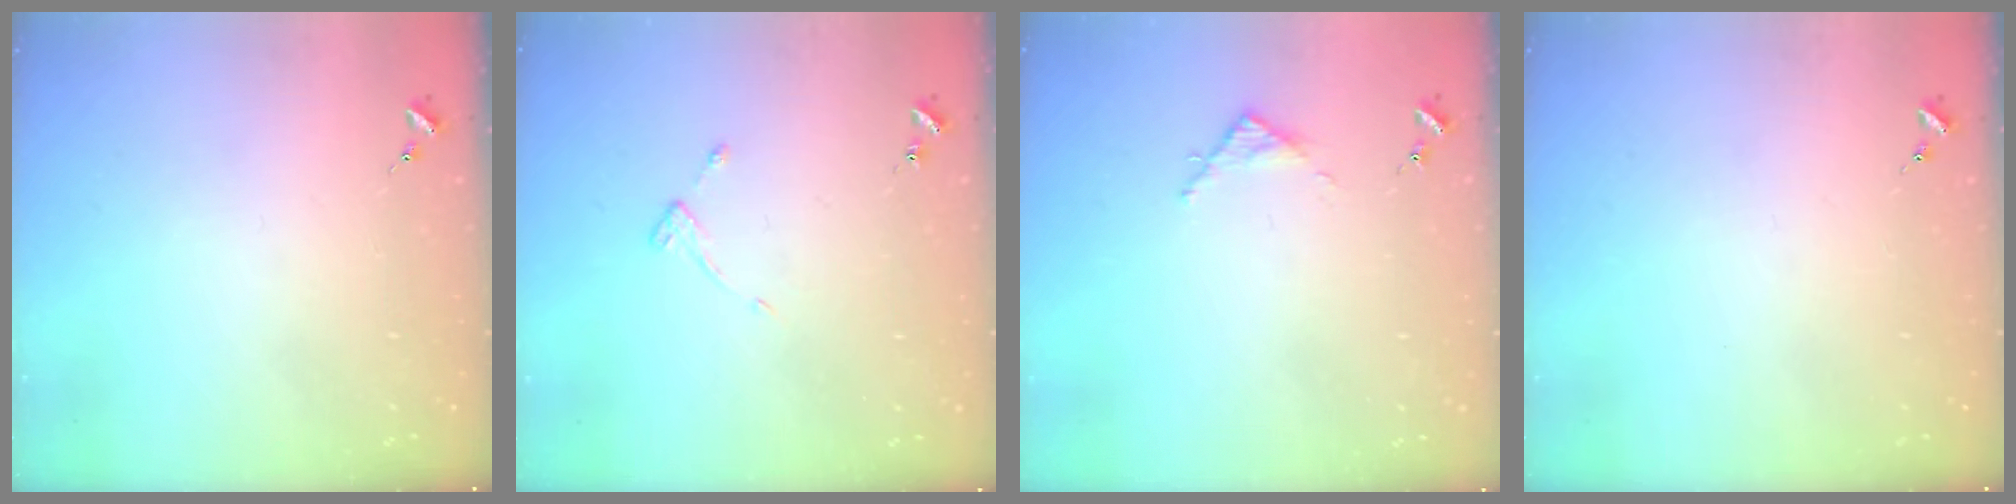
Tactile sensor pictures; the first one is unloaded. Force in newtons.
{"total": 3.6, "press": 3.6, "slide": 0.6}
{"total": 2.8, "press": 2.8, "slide": 0.4}
{"total": 0.0}